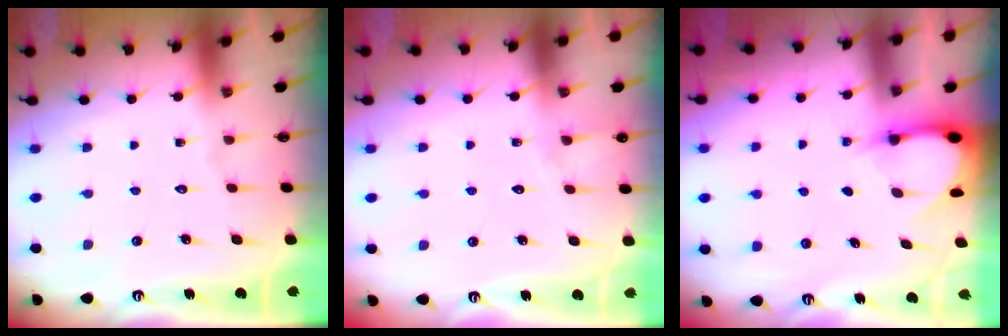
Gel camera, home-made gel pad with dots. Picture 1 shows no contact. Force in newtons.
{"total": 5.0, "press": 5.0, "slide": 0.6}
{"total": 3.1, "press": 3.1, "slide": 0.4}